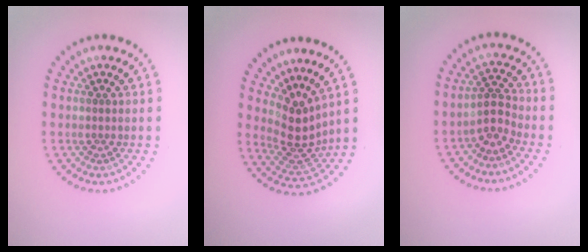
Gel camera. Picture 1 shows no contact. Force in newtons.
{"total": 3.4, "press": 2.6, "slide": 2.2}
{"total": 2.1, "press": 1.6, "slide": 1.4}